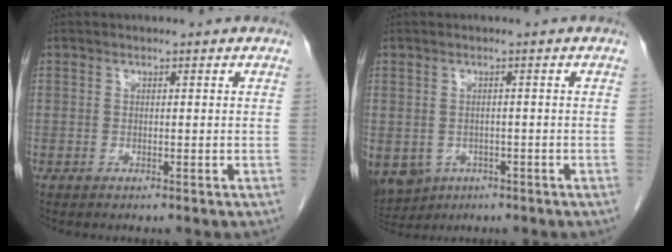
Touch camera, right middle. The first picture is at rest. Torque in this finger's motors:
{"motor_torque": [0.47, -0.22, 0.06, 0.04]}